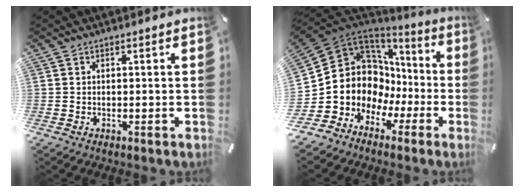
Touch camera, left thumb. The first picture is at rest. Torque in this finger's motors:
{"motor_torque": [-0.30, 2.35, 1.42, 1.35, 0.13]}